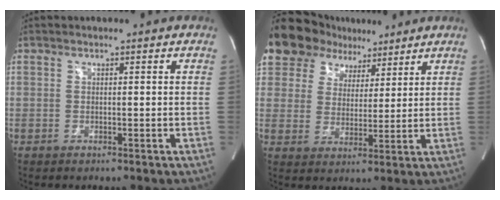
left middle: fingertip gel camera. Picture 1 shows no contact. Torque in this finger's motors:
{"motor_torque": [1.50, -0.63, 1.05, 0.21]}